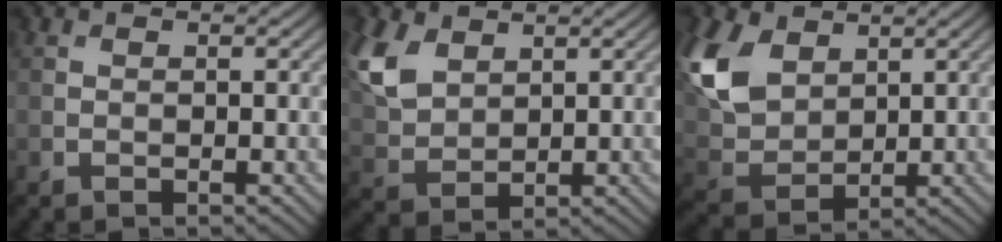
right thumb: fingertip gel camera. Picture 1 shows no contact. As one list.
[{"total": 7.5, "force": [3.6, 4.7, 4.6], "torque": [-0.142, 0.010, 0.077]}, {"total": 10.8, "force": [4.4, 7.1, 6.9], "torque": [-0.206, 0.017, 0.090]}]